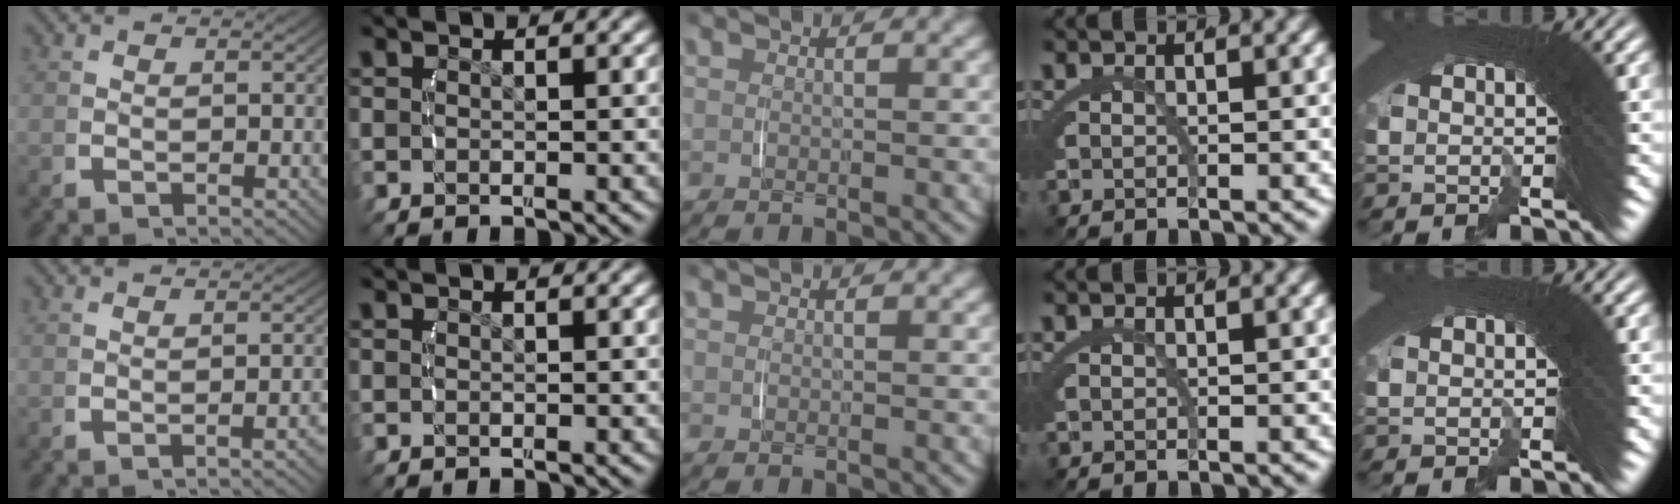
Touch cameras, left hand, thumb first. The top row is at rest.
{"thumb": {"total": 1.4, "force": [-0.7, -0.1, 1.2], "torque": [-0.017, 0.007, -0.011]}}